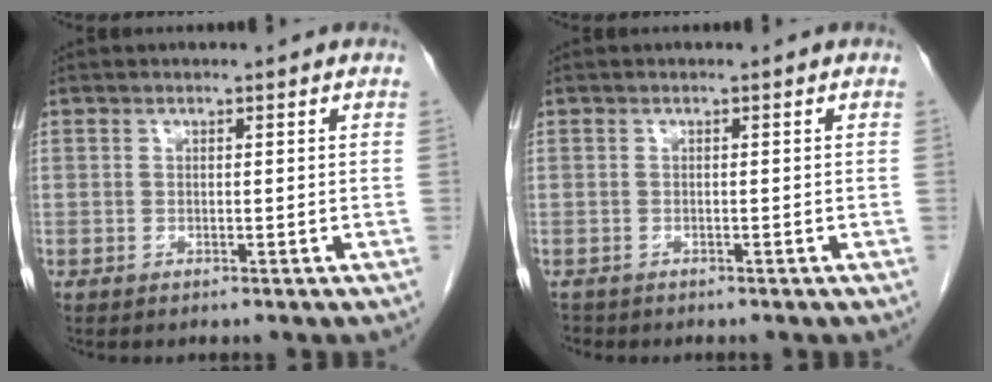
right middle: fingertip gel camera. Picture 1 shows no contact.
{"total": 1.0, "force": [-0.9, 0.5, 0.0], "torque": [-0.009, -0.002, -0.015]}